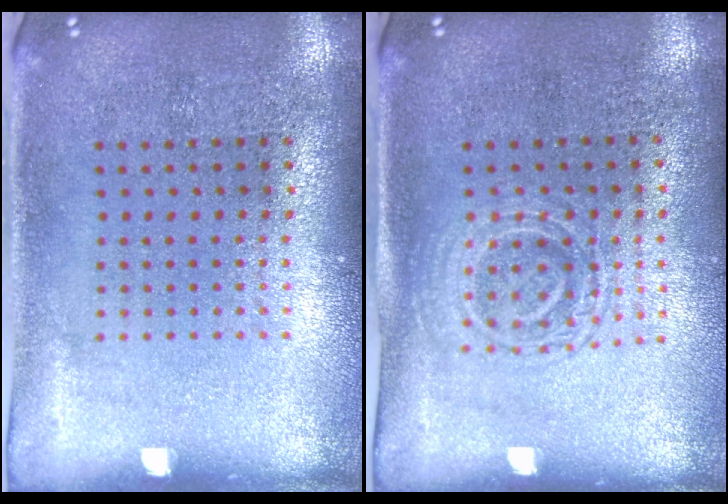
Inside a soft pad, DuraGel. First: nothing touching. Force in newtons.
{"total": 1.5, "press": 1.4, "slide": 0.6}